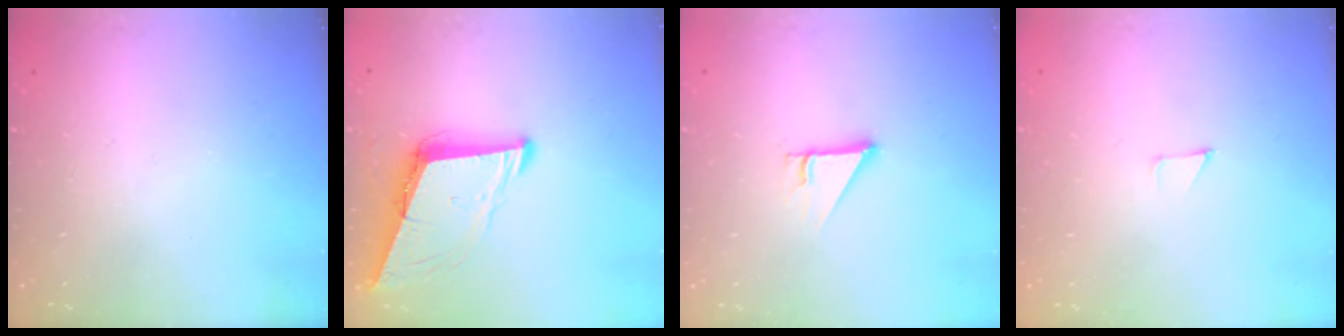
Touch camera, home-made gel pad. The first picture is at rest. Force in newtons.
{"total": 8.6, "press": 7.8, "slide": 3.6}
{"total": 2.5, "press": 2.5, "slide": 0.2}
{"total": 2.6, "press": 2.6, "slide": 0.2}